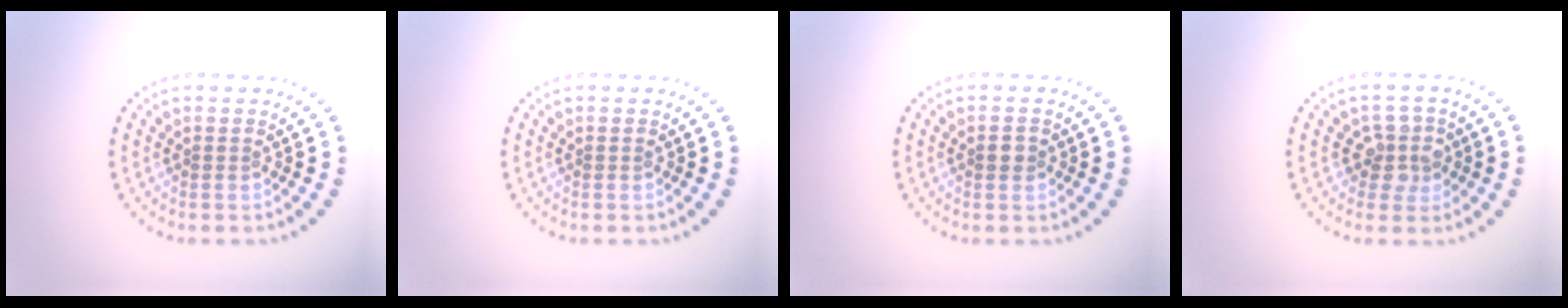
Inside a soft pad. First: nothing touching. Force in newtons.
{"total": 0.0}
{"total": 1.3, "press": 1.3, "slide": 0.1}
{"total": 2.6, "press": 2.2, "slide": 1.3}